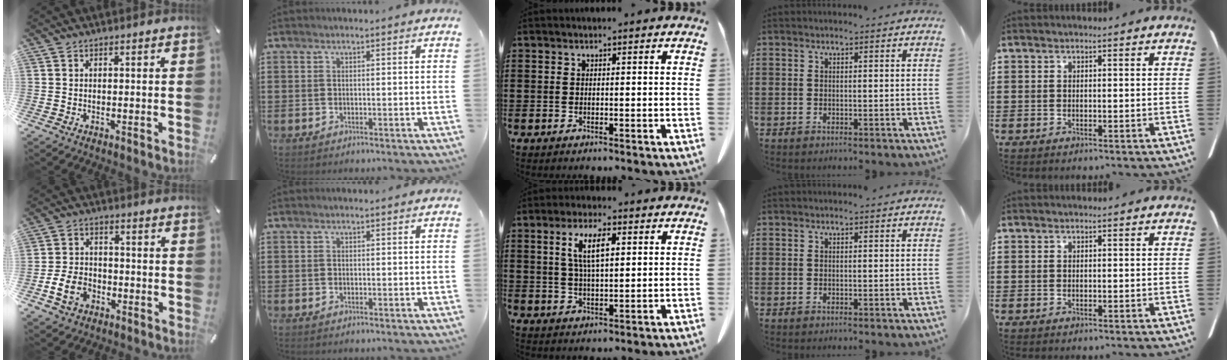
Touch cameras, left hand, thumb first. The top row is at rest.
{"thumb": {"total": 8.0, "force": [-3.5, 5.9, 4.0], "torque": [-0.097, 0.014, -0.065]}, "middle": {"total": 6.1, "force": [2.3, 1.9, 5.4], "torque": [-0.113, 0.007, 0.038]}}